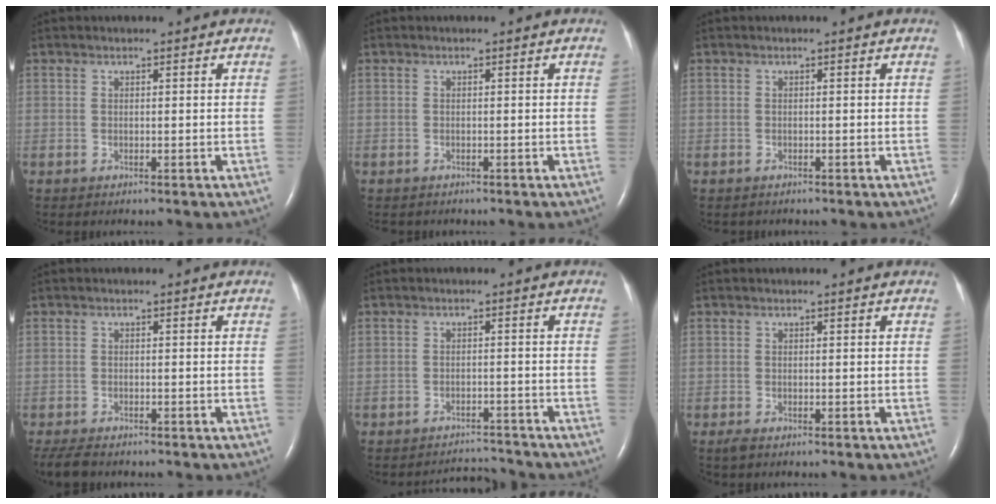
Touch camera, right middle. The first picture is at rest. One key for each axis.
{"total": 1.3, "fx": -1.1, "fy": 0.5, "fz": 0.3, "tx": -0.011, "ty": -0.001, "tz": -0.013}
{"total": 0.7, "fx": -0.6, "fy": 0.3, "fz": 0.1, "tx": -0.011, "ty": 0.000, "tz": -0.009}
{"total": 5.1, "fx": -4.4, "fy": 1.5, "fz": 2.3, "tx": -0.044, "ty": -0.013, "tz": -0.070}
{"total": 3.9, "fx": -3.7, "fy": -0.3, "fz": -1.2, "tx": 0.016, "ty": 0.004, "tz": -0.055}
{"total": 0.9, "fx": -0.7, "fy": 0.2, "fz": 0.5, "tx": -0.019, "ty": -0.004, "tz": -0.013}